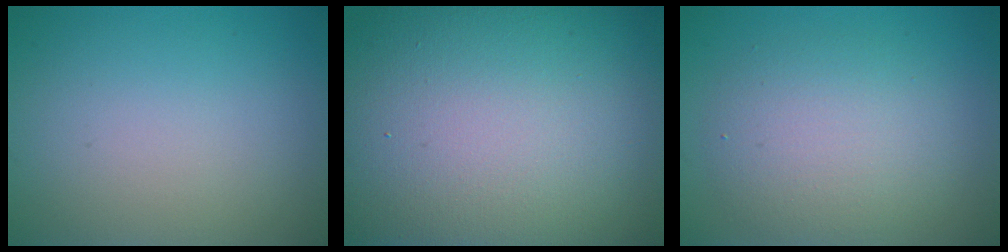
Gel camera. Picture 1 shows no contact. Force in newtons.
{"total": 22.5, "press": 22.4, "slide": 1.6}
{"total": 4.5, "press": 4.5, "slide": 0.3}